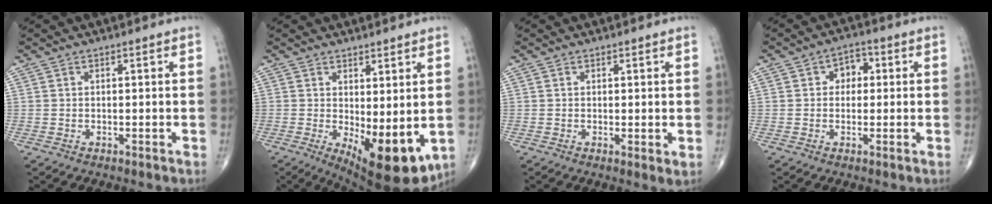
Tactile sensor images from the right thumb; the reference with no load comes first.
{"total": 11.6, "force": [-1.6, 4.4, 10.6], "torque": [-0.147, -0.026, -0.007]}
{"total": 1.8, "force": [0.2, 0.4, 1.7], "torque": [-0.030, -0.009, 0.003]}
{"total": 4.1, "force": [0.7, 3.2, 2.5], "torque": [-0.011, 0.010, 0.002]}